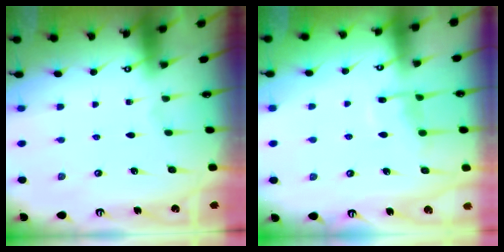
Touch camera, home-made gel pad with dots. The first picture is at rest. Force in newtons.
{"total": 8.5, "press": 8.5, "slide": 0.8}